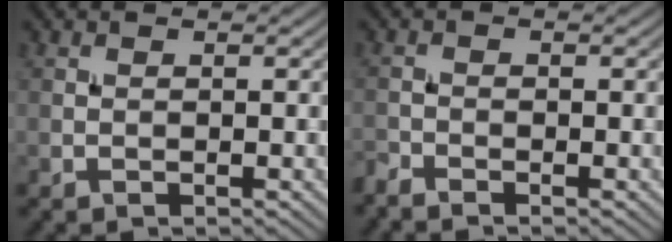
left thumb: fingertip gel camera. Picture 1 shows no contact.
{"total": 1.5, "force": [-1.5, 0.1, 0.3], "torque": [-0.012, -0.009, -0.041]}